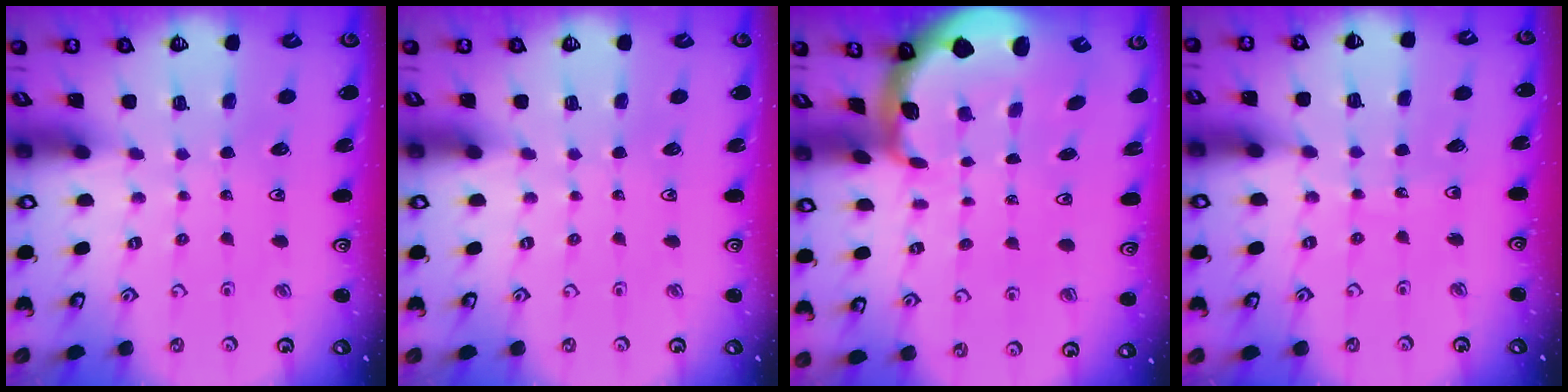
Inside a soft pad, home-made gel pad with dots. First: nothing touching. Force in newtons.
{"total": 0.0}
{"total": 1.9, "press": 1.9, "slide": 0.4}
{"total": 2.7, "press": 2.7, "slide": 0.3}